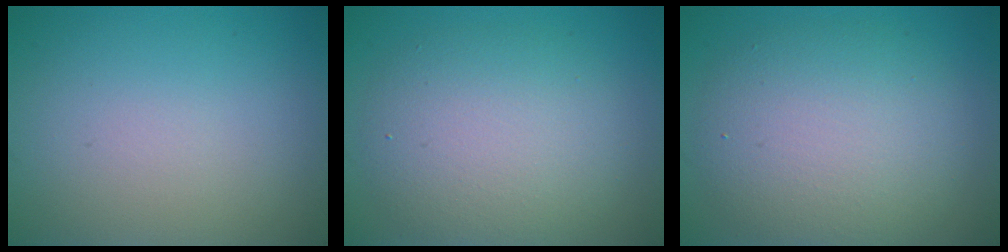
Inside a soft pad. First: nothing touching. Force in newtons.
{"total": 6.3, "press": 6.3, "slide": 0.4}
{"total": 7.1, "press": 7.1, "slide": 0.5}